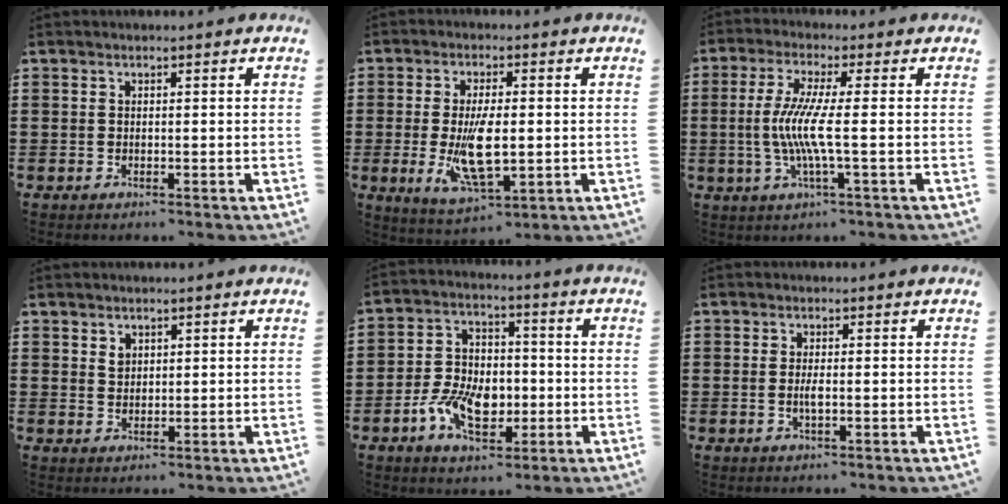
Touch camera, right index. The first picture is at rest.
{"total": 9.4, "force": [-0.9, 3.8, 8.6], "torque": [-0.173, -0.014, -0.018]}
{"total": 7.3, "force": [-1.0, -0.1, 7.3], "torque": [-0.159, -0.019, -0.030]}
{"total": 1.6, "force": [1.1, 1.1, 0.5], "torque": [-0.012, 0.004, 0.020]}
{"total": 9.2, "force": [-2.7, 6.0, 6.4], "torque": [-0.137, 0.006, -0.051]}
{"total": 2.0, "force": [-0.4, 0.6, 1.9], "torque": [-0.043, -0.002, -0.009]}